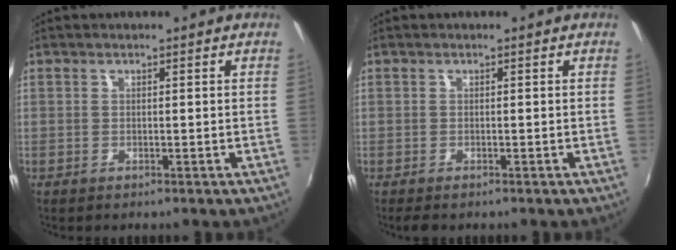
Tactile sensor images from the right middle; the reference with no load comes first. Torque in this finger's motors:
{"motor_torque": [0.23, -0.18, 0.03, 0.02]}